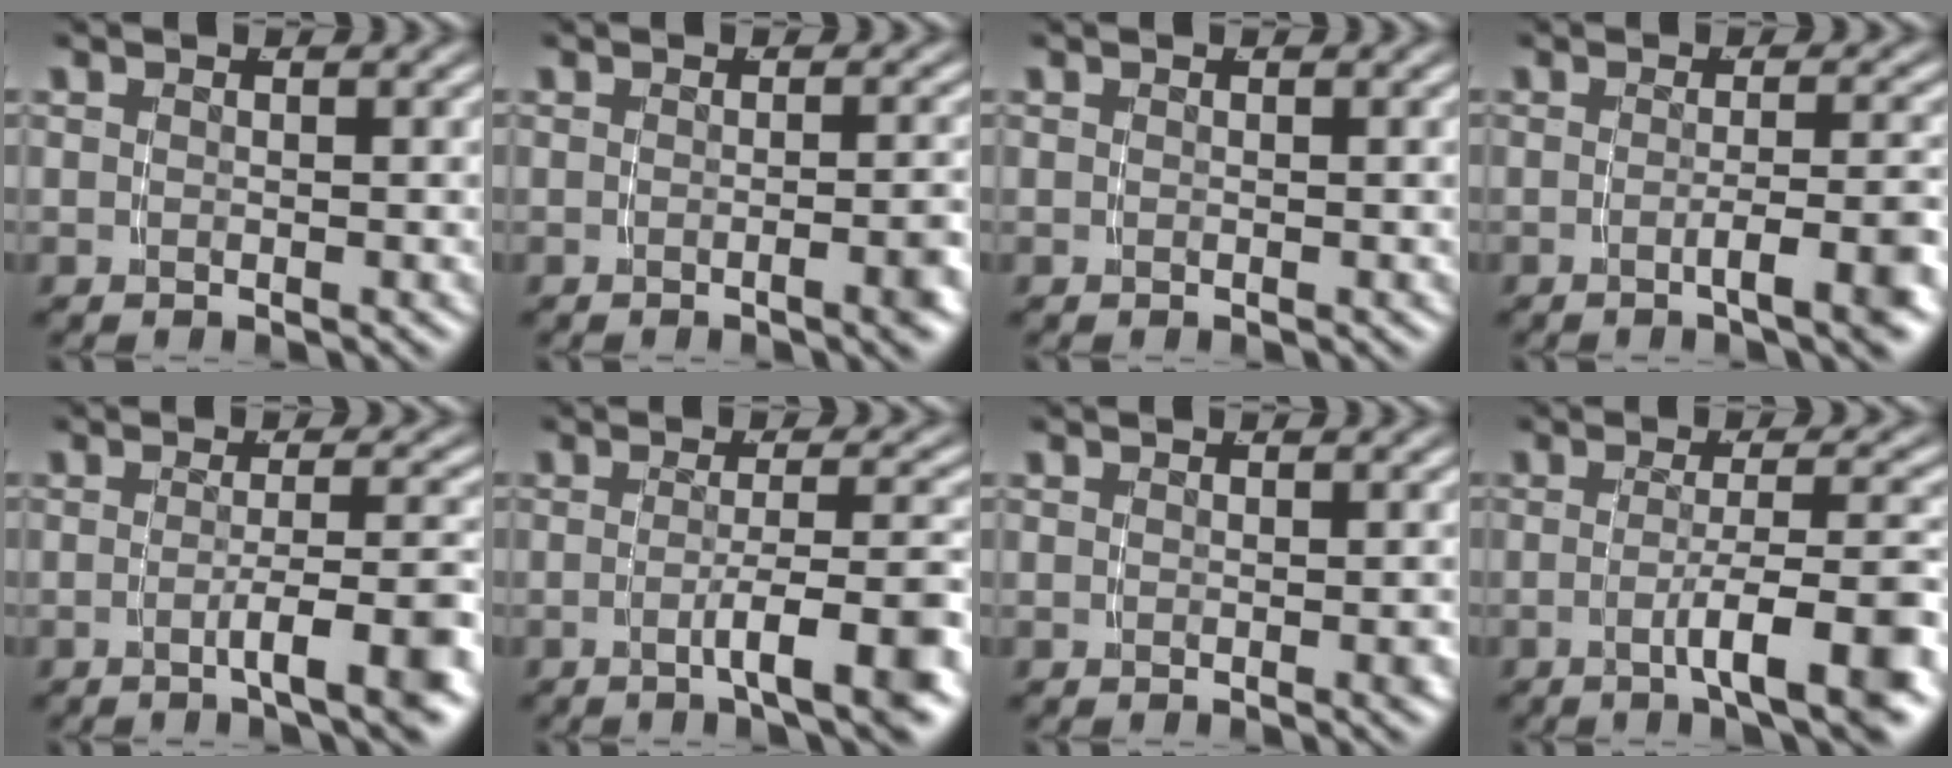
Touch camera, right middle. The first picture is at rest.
{"total": 1.8, "force": [-0.9, -0.3, 1.5], "torque": [-0.014, 0.009, -0.020]}
{"total": 0.0}
{"total": 4.1, "force": [-2.1, -0.1, 3.5], "torque": [-0.042, 0.003, -0.039]}
{"total": 5.2, "force": [-2.5, 0.1, 4.5], "torque": [-0.056, 0.001, -0.043]}
{"total": 5.9, "force": [-2.7, 0.4, 5.2], "torque": [-0.068, -0.001, -0.043]}
{"total": 0.6, "force": [-0.2, -0.1, 0.6], "torque": [-0.001, 0.003, -0.003]}
{"total": 6.7, "force": [-2.9, 0.7, 5.9], "torque": [-0.085, -0.005, -0.044]}